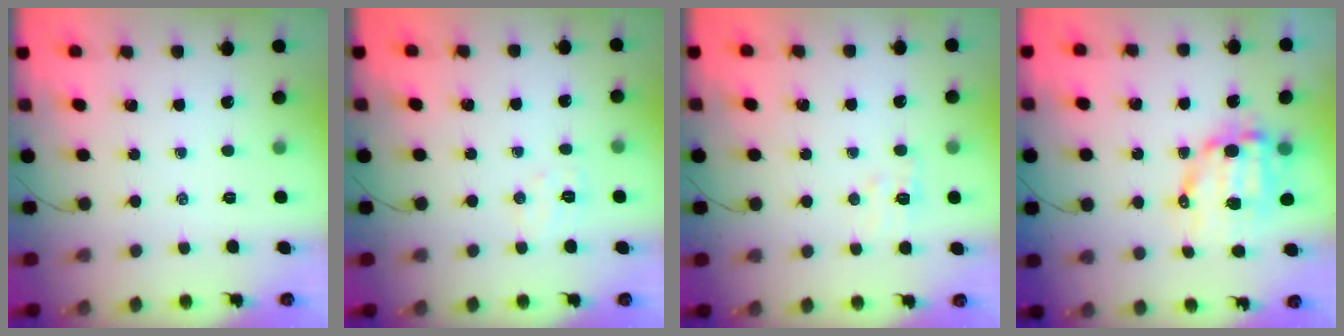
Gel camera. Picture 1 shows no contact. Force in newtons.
{"total": 5.6, "press": 5.4, "slide": 1.2}
{"total": 5.2, "press": 5.0, "slide": 1.2}
{"total": 10.5, "press": 10.3, "slide": 2.2}